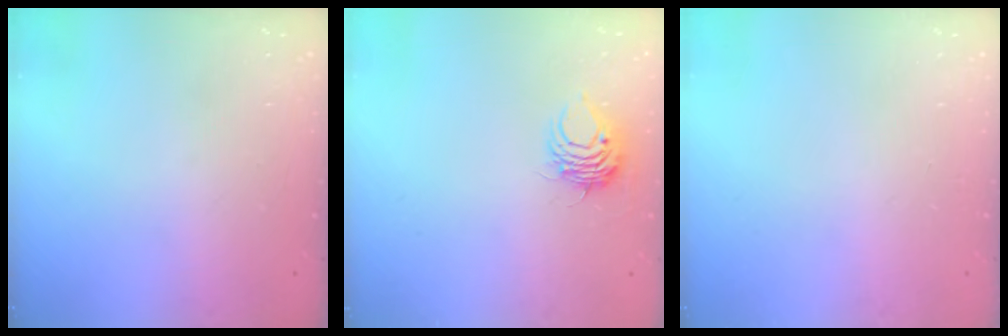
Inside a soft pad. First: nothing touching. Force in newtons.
{"total": 7.4, "press": 7.4, "slide": 0.3}
{"total": 0.0}